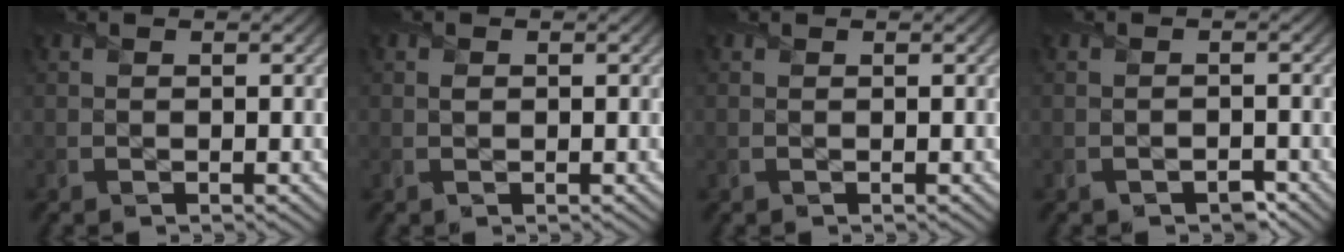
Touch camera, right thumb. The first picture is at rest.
{"total": 0.6, "force": [0.2, 0.5, 0.2], "torque": [-0.003, -0.002, -0.001]}
{"total": 0.0}
{"total": 1.6, "force": [-1.1, 1.0, 0.6], "torque": [-0.009, -0.004, -0.022]}